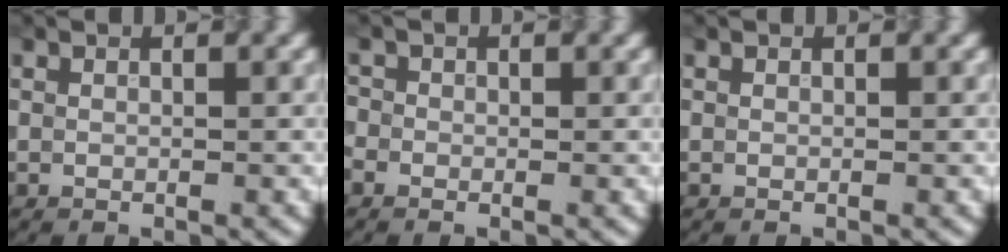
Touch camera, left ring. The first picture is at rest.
{"total": 0.7, "force": [-0.7, 0.1, -0.2], "torque": [0.004, 0.000, -0.009]}
{"total": 0.0}